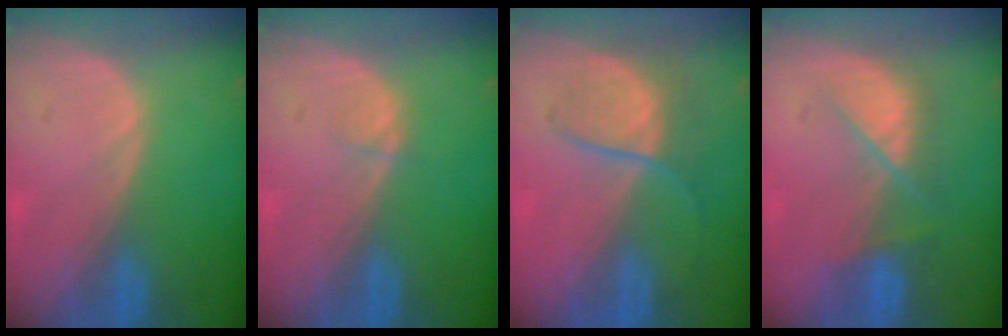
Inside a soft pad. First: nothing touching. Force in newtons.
{"total": 0.8, "press": 0.8, "slide": 0.1}
{"total": 6.3, "press": 6.0, "slide": 2.0}
{"total": 5.4, "press": 5.4, "slide": 0.5}